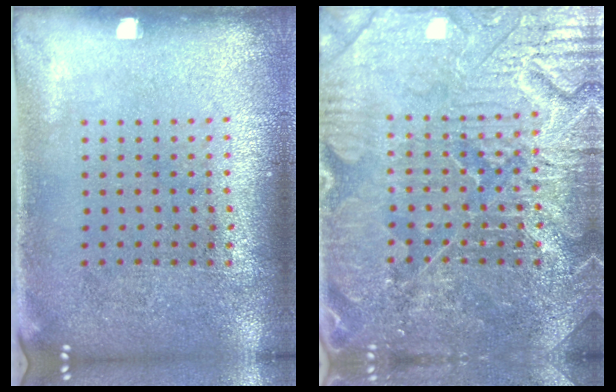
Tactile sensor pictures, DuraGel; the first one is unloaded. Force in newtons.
{"total": 4.7, "press": 4.7, "slide": 0.6}